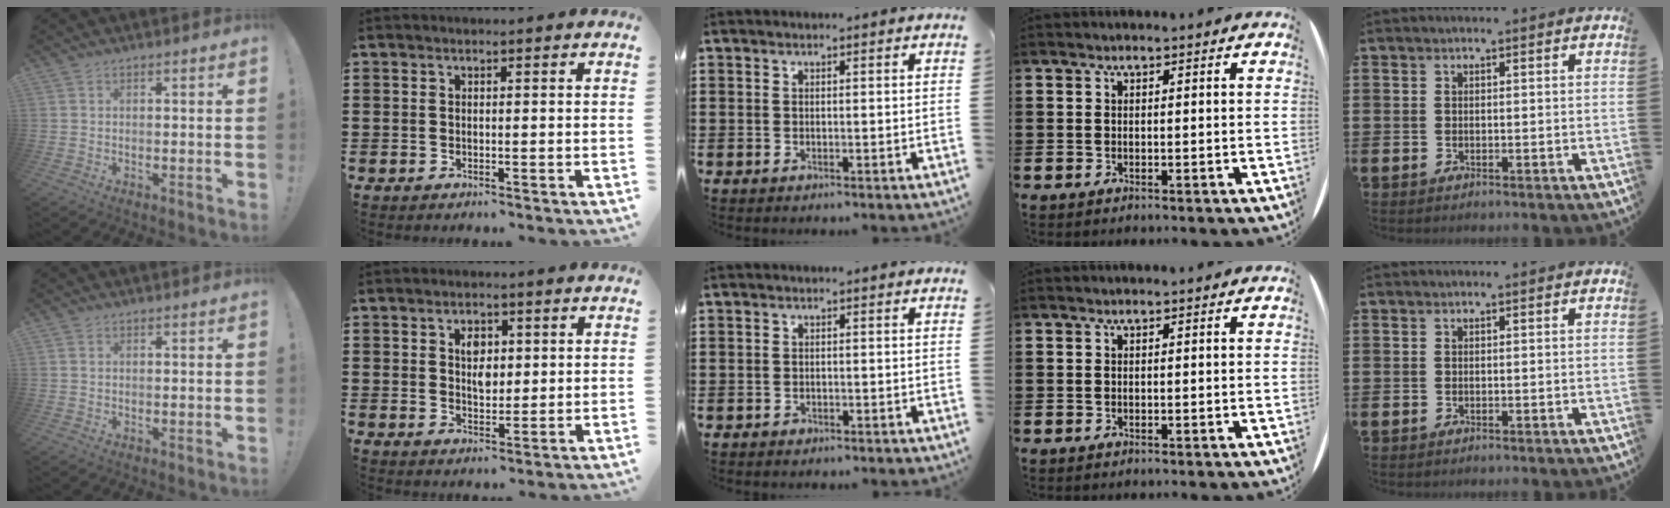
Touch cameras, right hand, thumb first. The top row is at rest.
{"thumb": {"total": 0.5, "force": [0.3, 0.4, 0.2], "torque": [-0.006, 0.003, 0.006]}, "index": {"total": 3.7, "force": [0.9, 2.2, 2.7], "torque": [-0.044, 0.003, 0.011]}, "middle": {"total": 0.8, "force": [-0.7, 0.3, 0.2], "torque": [-0.005, 0.000, -0.014]}}